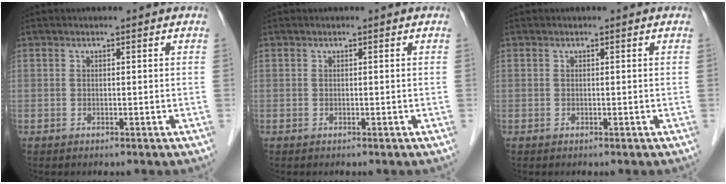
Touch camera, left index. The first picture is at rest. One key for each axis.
{"total": 0.0}
{"total": 0.0}